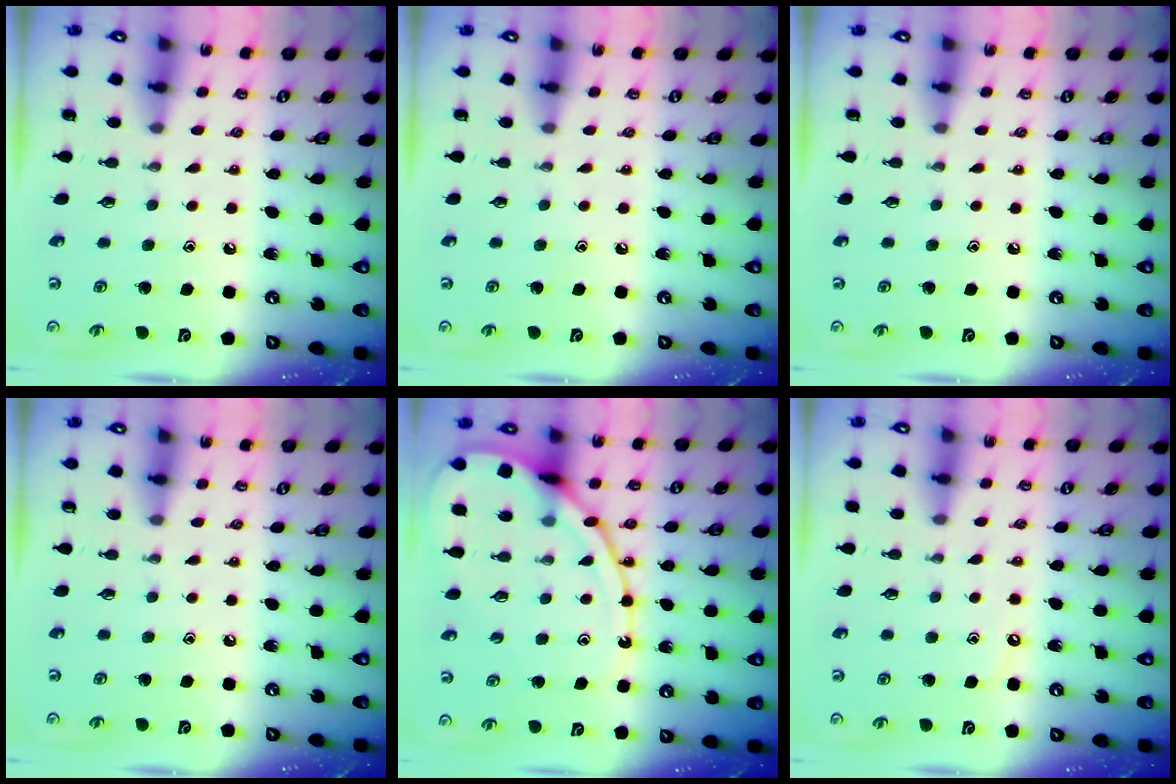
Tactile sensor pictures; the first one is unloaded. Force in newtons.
{"total": 0.0}
{"total": 0.0}
{"total": 0.0}
{"total": 14.5, "press": 14.4, "slide": 1.5}
{"total": 4.5, "press": 4.4, "slide": 0.4}